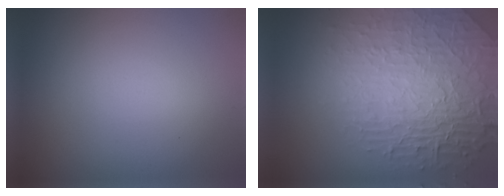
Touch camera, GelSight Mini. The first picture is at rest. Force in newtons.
{"total": 8.1, "press": 5.8, "slide": 5.7}